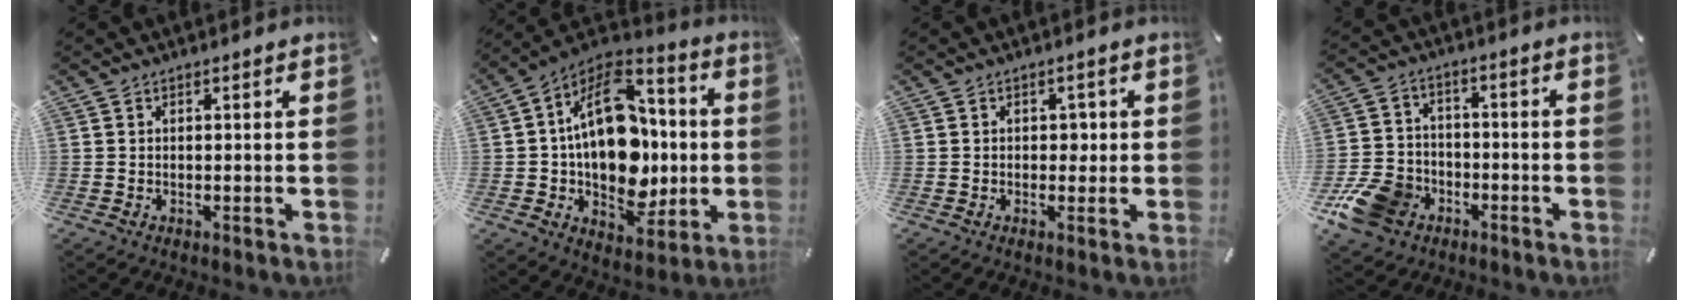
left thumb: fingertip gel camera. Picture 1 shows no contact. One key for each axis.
{"total": 21.3, "fx": 0.4, "fy": 15.1, "fz": 15.0, "tx": -0.230, "ty": -0.004, "tz": 0.014}
{"total": 2.3, "fx": 0.1, "fy": 1.9, "fz": 1.3, "tx": -0.011, "ty": 0.002, "tz": -0.007}
{"total": 12.4, "fx": -6.1, "fy": 9.7, "fz": 4.6, "tx": -0.088, "ty": 0.051, "tz": -0.104}